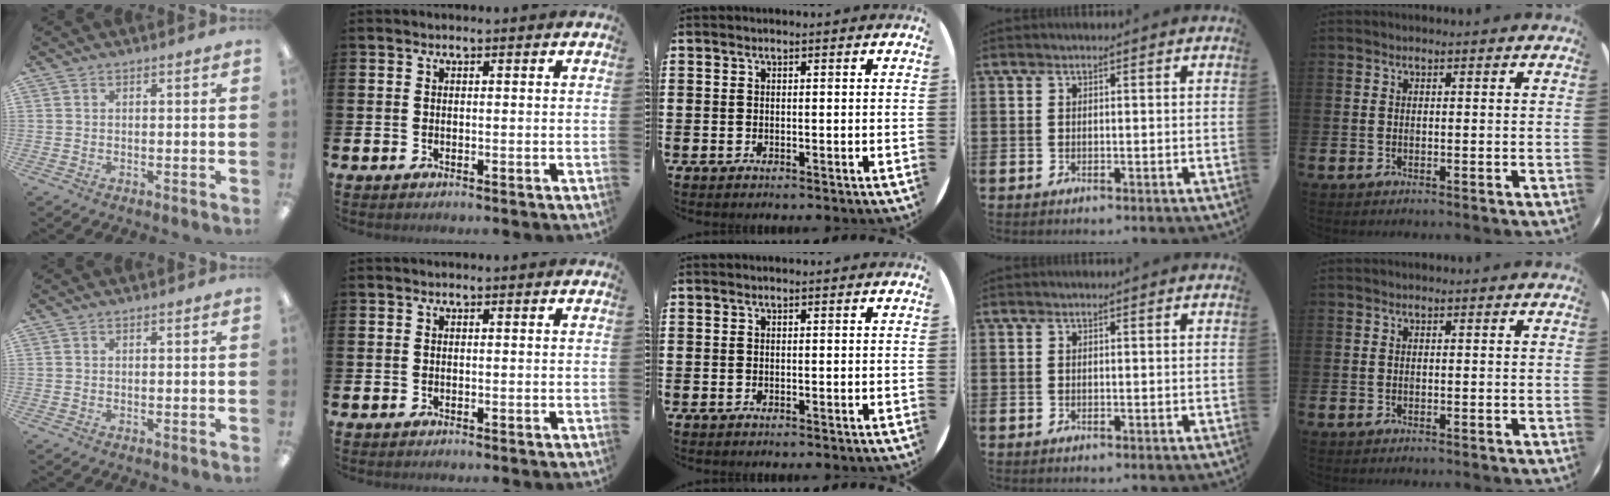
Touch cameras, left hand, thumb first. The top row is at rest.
{}